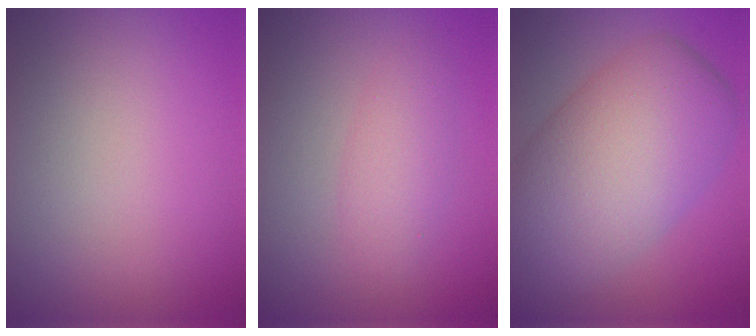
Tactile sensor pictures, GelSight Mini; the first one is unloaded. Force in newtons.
{"total": 2.3, "press": 2.3, "slide": 0.1}
{"total": 10.8, "press": 10.8, "slide": 0.4}